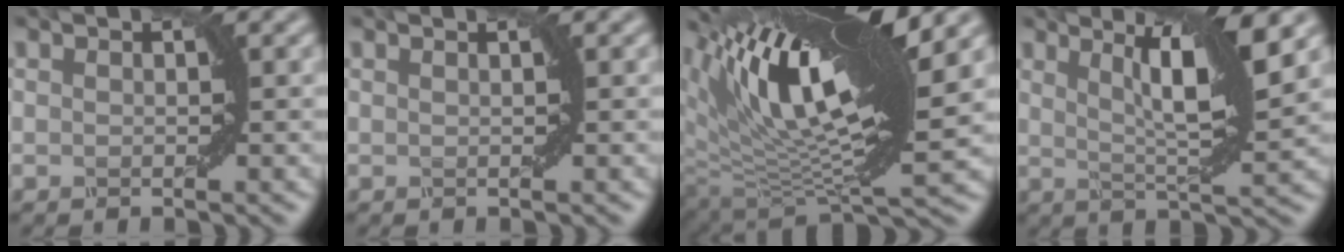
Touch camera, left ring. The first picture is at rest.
{"total": 1.0, "force": [0.6, 0.5, 0.7], "torque": [0.001, -0.007, -0.004]}
{"total": 13.9, "force": [6.8, 4.2, 11.3], "torque": [-0.206, 0.014, 0.123]}
{"total": 6.6, "force": [2.7, 1.1, 5.9], "torque": [-0.087, -0.001, 0.052]}